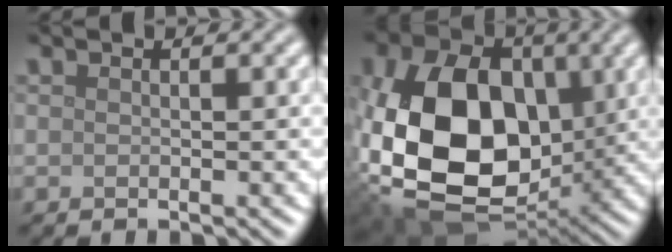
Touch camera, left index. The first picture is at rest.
{"total": 15.8, "force": [-0.2, 10.9, 11.5], "torque": [-0.230, -0.021, -0.005]}